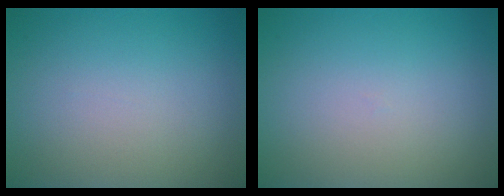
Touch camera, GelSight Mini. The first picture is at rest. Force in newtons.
{"total": 0.0}